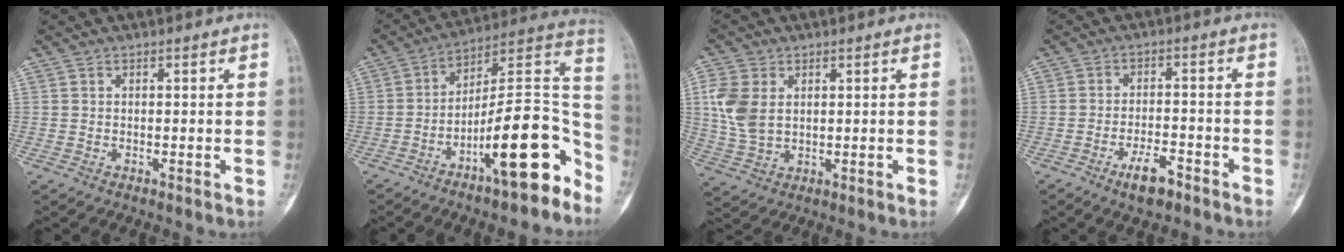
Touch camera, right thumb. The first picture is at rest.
{"total": 19.1, "force": [-9.9, 5.4, 15.4], "torque": [-0.202, 0.095, -0.160]}
{"total": 8.3, "force": [1.8, 5.7, 5.8], "torque": [-0.125, -0.001, 0.042]}
{"total": 5.6, "force": [-3.7, 2.0, 3.8], "torque": [-0.061, 0.020, -0.060]}